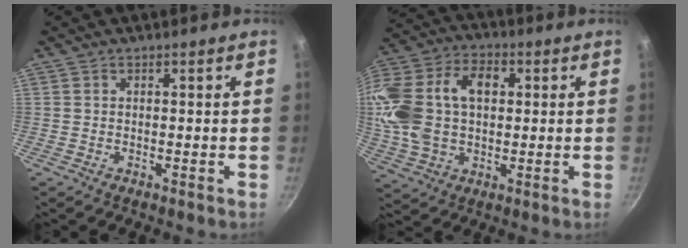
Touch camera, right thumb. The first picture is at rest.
{"total": 20.0, "force": [2.7, 13.5, 14.5], "torque": [-0.281, 0.031, 0.042]}